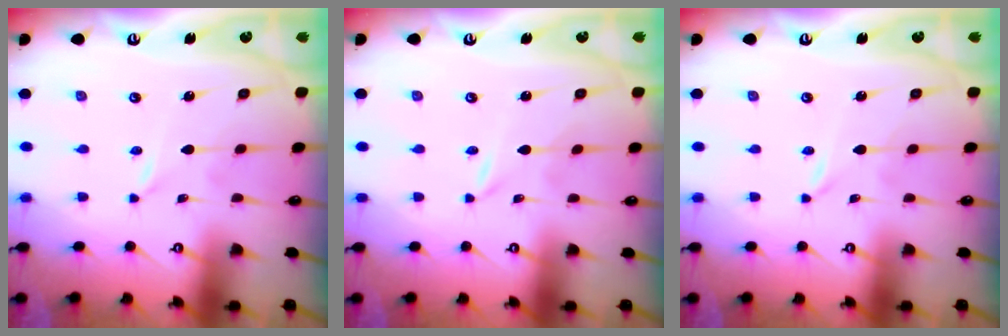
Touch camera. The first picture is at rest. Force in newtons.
{"total": 0.0}
{"total": 0.0}